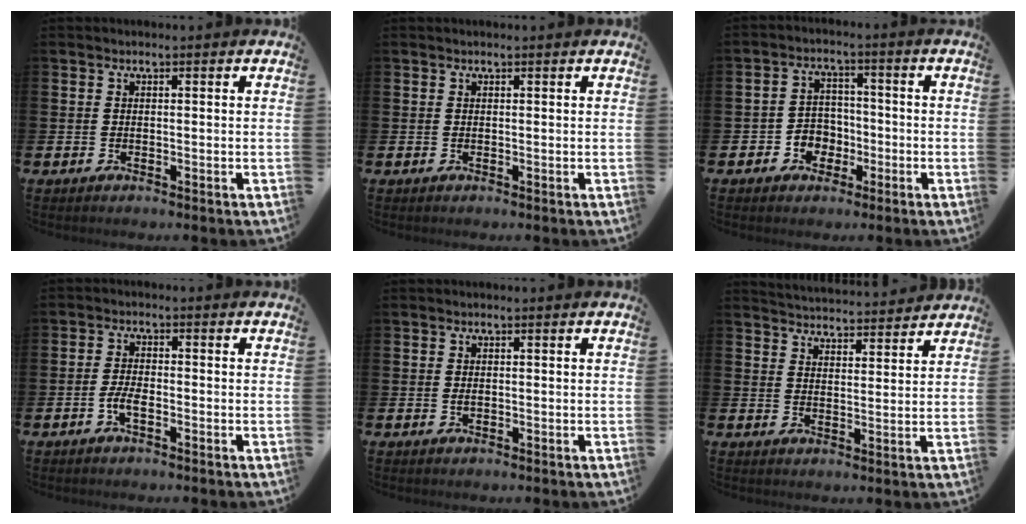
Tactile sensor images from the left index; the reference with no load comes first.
{"total": 0.0}
{"total": 3.7, "force": [-1.2, 3.4, 0.8], "torque": [-0.021, -0.002, -0.032]}
{"total": 2.6, "force": [-1.0, 1.1, 2.2], "torque": [-0.034, 0.000, -0.020]}
{"total": 0.7, "force": [0.0, 0.4, 0.5], "torque": [-0.012, 0.002, -0.001]}
{"total": 4.6, "force": [4.6, 0.3, -0.1], "torque": [-0.006, -0.036, 0.081]}